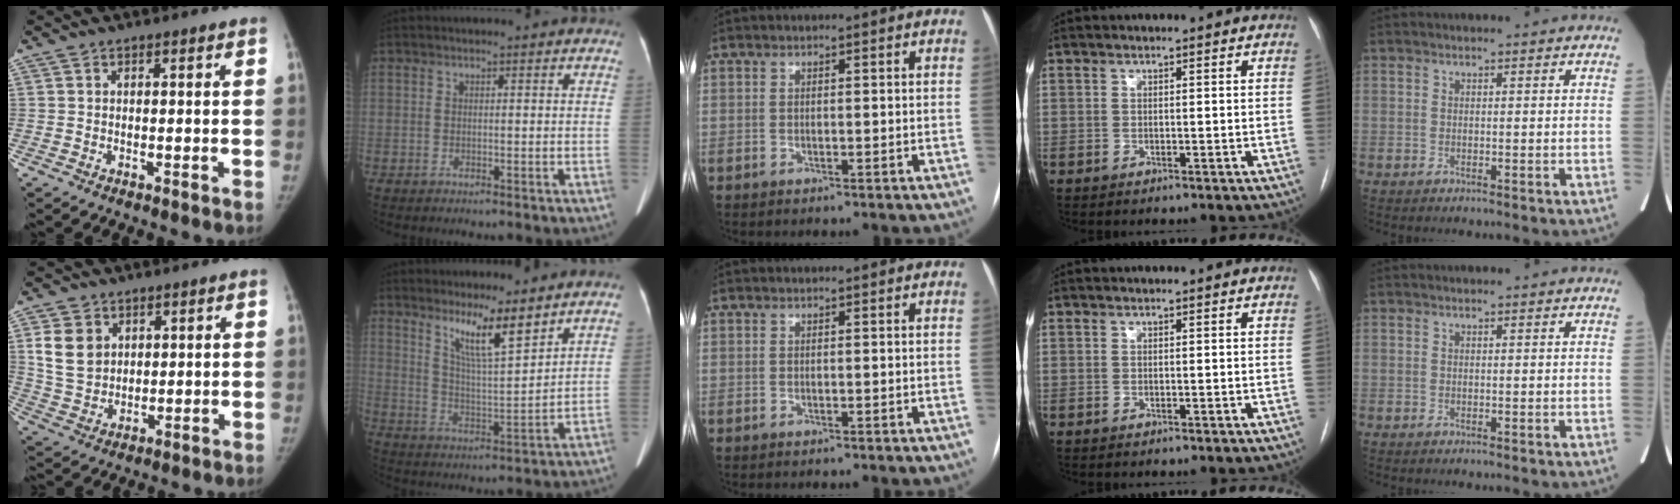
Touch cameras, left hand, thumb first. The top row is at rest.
{"thumb": {"total": 8.2, "force": [2.9, 6.4, 4.3], "torque": [-0.059, -0.012, 0.067]}, "index": {"total": 8.4, "force": [6.2, 0.4, 5.7], "torque": [-0.109, -0.015, 0.115]}}